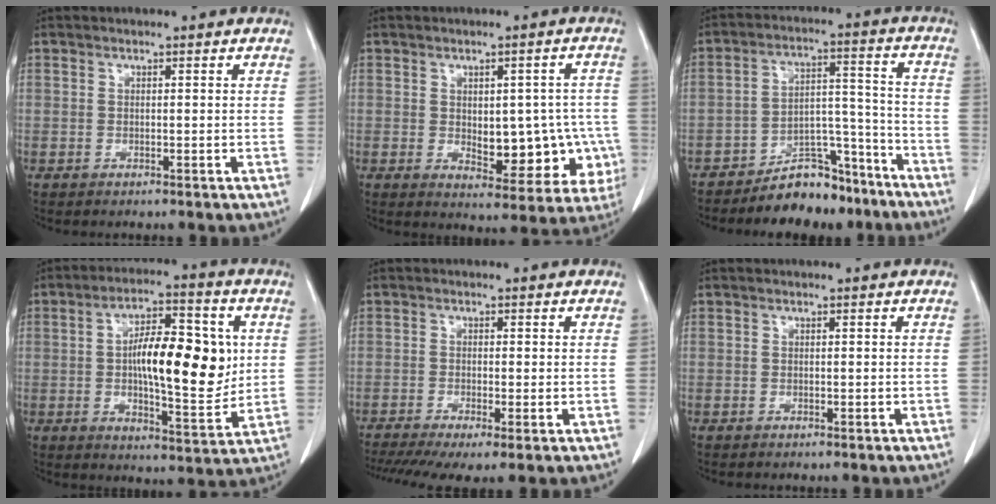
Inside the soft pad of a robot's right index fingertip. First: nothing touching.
{"total": 11.7, "force": [-1.8, 6.2, 9.7], "torque": [-0.117, 0.013, -0.002]}
{"total": 10.0, "force": [-8.6, 4.2, 3.1], "torque": [-0.035, 0.047, -0.139]}
{"total": 14.9, "force": [1.4, 4.8, 14.1], "torque": [-0.227, 0.011, 0.023]}
{"total": 8.1, "force": [-5.1, 1.8, 6.1], "torque": [-0.109, -0.014, -0.085]}
{"total": 0.0}